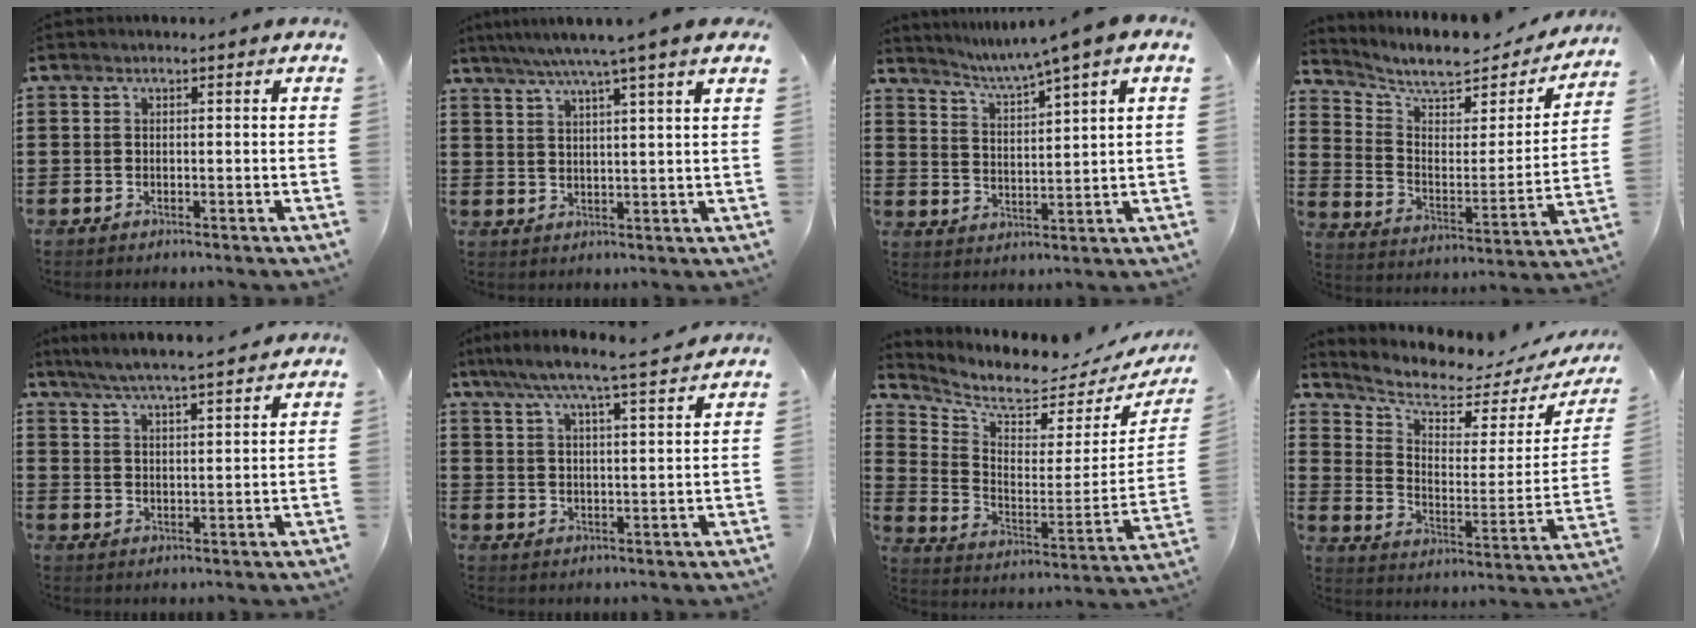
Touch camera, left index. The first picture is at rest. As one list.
[{"total": 5.6, "force": [4.2, -0.9, 3.6], "torque": [-0.082, -0.013, 0.071]}, {"total": 4.0, "force": [3.2, -1.2, 2.2], "torque": [-0.058, -0.025, 0.045]}, {"total": 7.4, "force": [6.3, 1.9, 3.3], "torque": [-0.088, -0.045, 0.108]}, {"total": 4.9, "force": [4.5, -0.1, 2.1], "torque": [-0.054, -0.019, 0.079]}, {"total": 6.4, "force": [5.5, -0.3, 3.3], "torque": [-0.082, -0.027, 0.093]}, {"total": 5.3, "force": [5.0, 0.4, 1.5], "torque": [-0.061, -0.065, 0.083]}, {"total": 5.1, "force": [4.4, 1.4, 2.1], "torque": [-0.069, -0.042, 0.073]}]